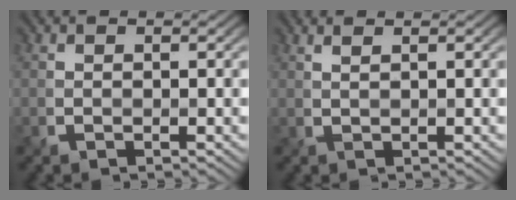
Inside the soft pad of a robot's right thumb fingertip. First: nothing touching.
{"total": 1.6, "force": [1.1, 0.5, 1.2], "torque": [-0.014, 0.001, 0.010]}